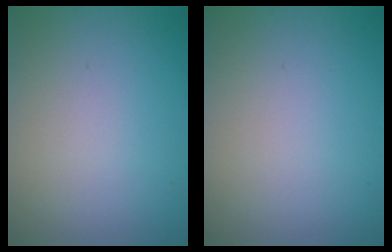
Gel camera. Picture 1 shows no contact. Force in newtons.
{"total": 0.0}